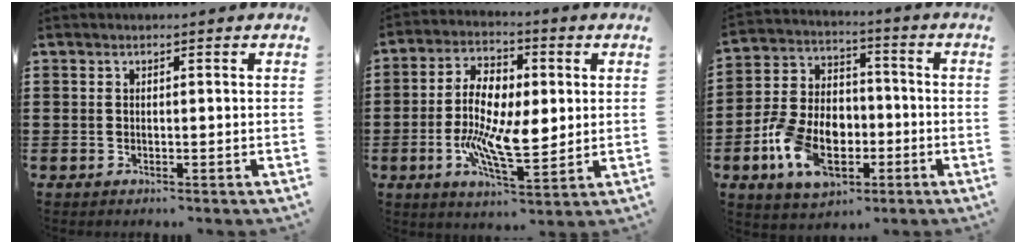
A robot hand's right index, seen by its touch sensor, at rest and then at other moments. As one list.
[{"total": 10.2, "force": [-0.7, 5.0, 8.9], "torque": [-0.187, 0.006, -0.015]}, {"total": 11.0, "force": [-3.8, 7.5, 7.1], "torque": [-0.180, 0.012, -0.071]}]